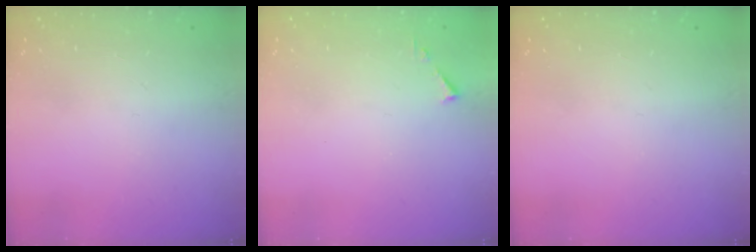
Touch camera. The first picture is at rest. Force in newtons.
{"total": 3.2, "press": 3.2, "slide": 0.4}
{"total": 0.0}